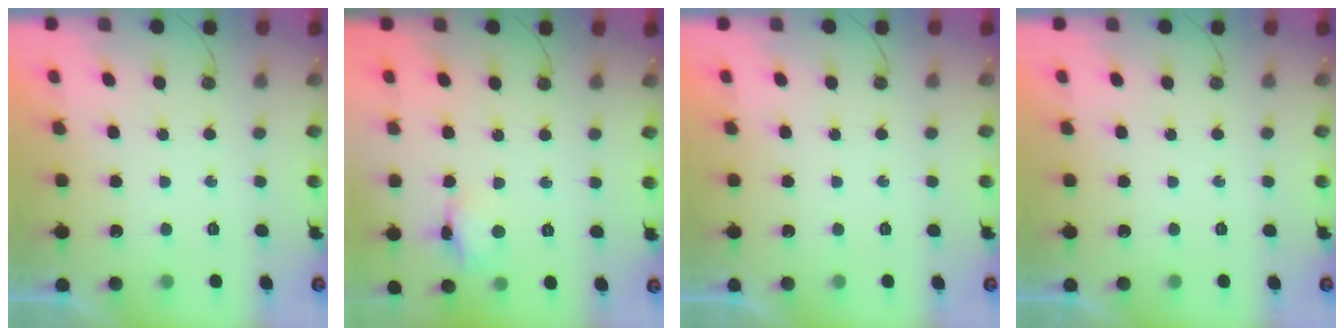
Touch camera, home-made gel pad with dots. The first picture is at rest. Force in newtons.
{"total": 6.6, "press": 6.6, "slide": 0.5}
{"total": 0.0}
{"total": 0.0}